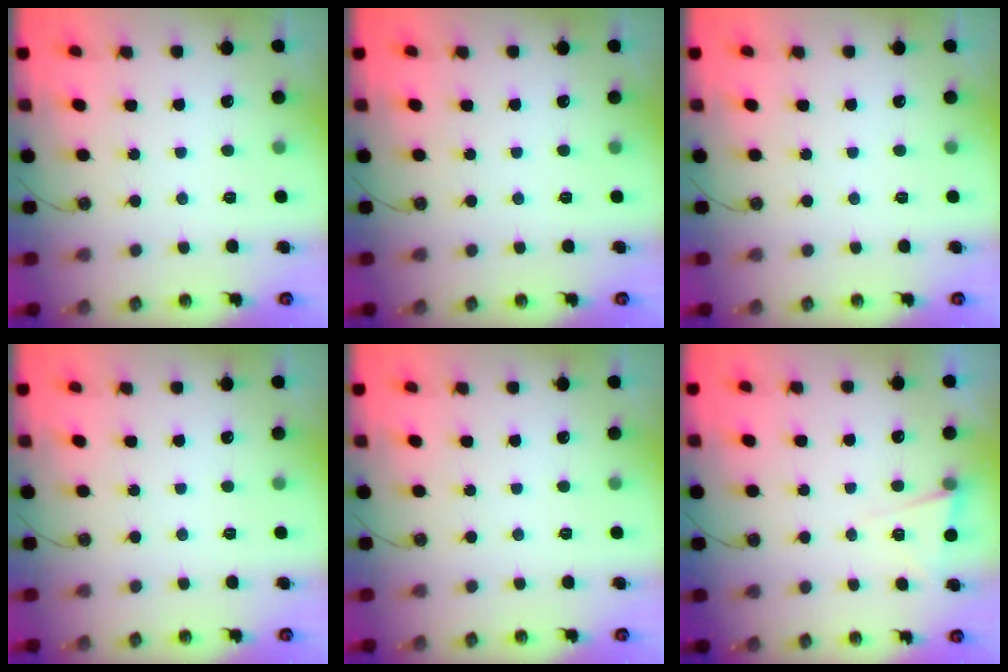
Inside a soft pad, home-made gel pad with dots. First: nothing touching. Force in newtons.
{"total": 0.0}
{"total": 0.0}
{"total": 0.0}
{"total": 0.0}
{"total": 4.9, "press": 3.3, "slide": 3.5}